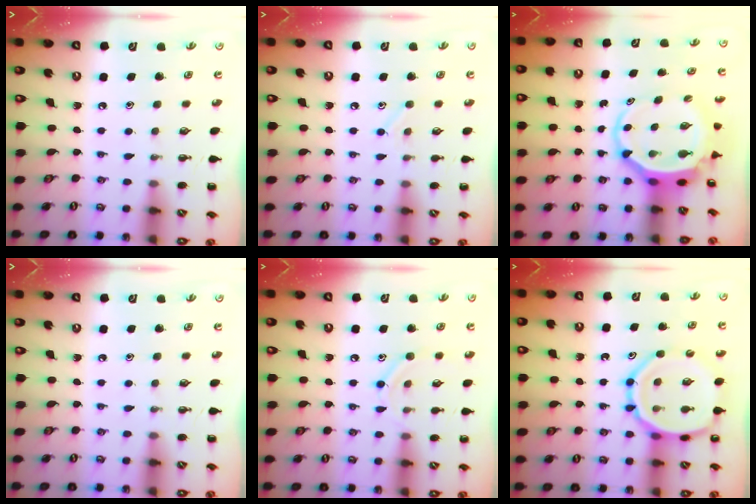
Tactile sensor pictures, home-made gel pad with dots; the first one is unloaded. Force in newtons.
{"total": 6.4, "press": 6.3, "slide": 1.2}
{"total": 5.3, "press": 5.0, "slide": 1.7}
{"total": 0.0}
{"total": 8.3, "press": 8.2, "slide": 1.2}
{"total": 13.5, "press": 13.2, "slide": 2.4}